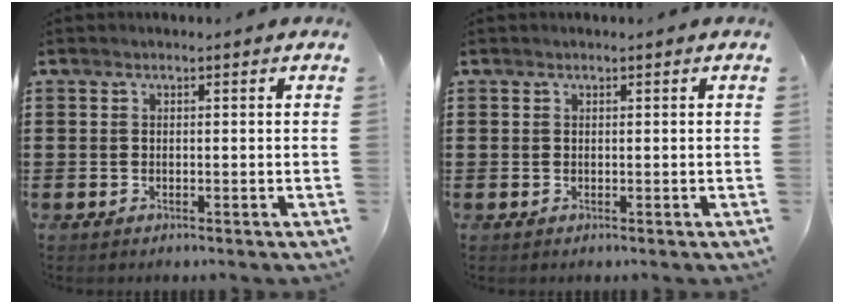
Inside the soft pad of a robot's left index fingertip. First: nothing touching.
{"total": 0.0}